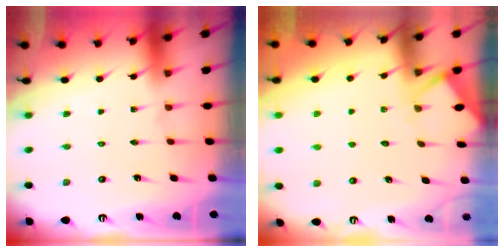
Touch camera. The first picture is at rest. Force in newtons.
{"total": 4.4, "press": 4.4, "slide": 0.4}